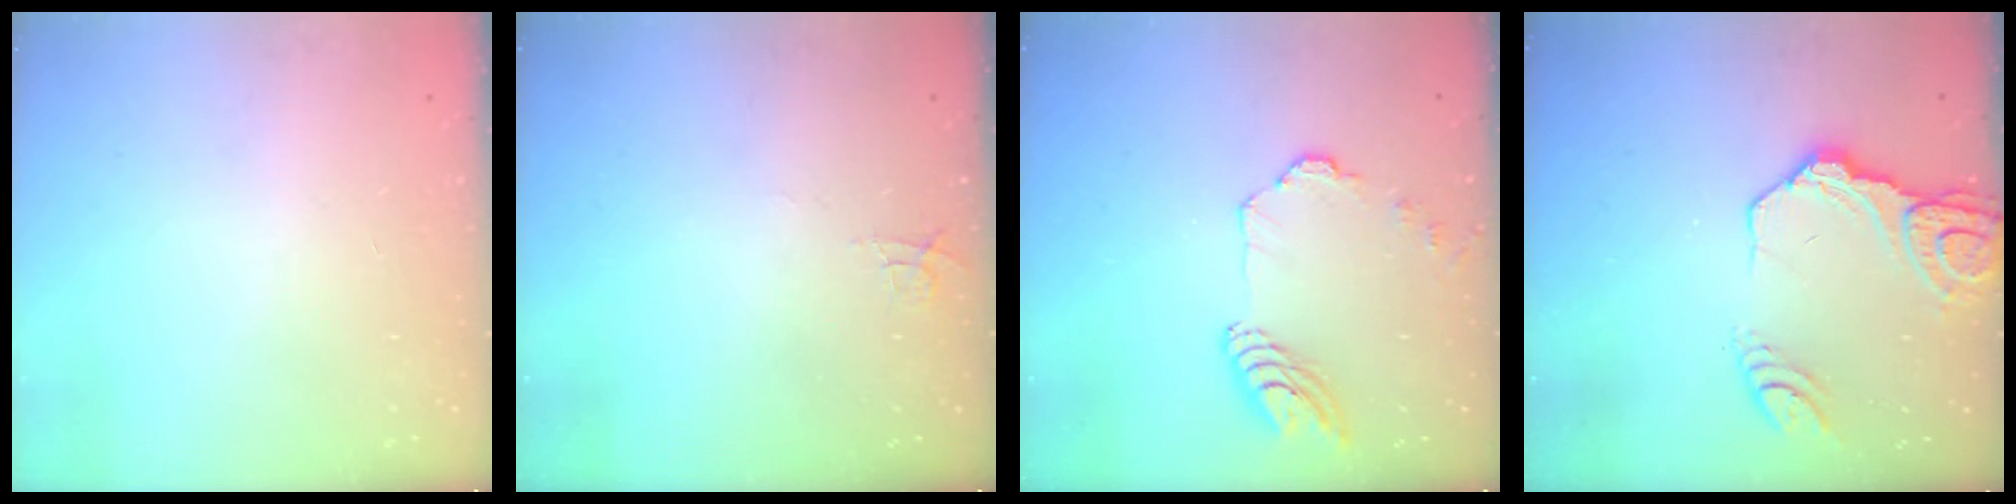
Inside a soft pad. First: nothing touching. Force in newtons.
{"total": 2.9, "press": 2.9, "slide": 0.3}
{"total": 10.8, "press": 10.7, "slide": 1.1}
{"total": 15.1, "press": 15.0, "slide": 1.8}